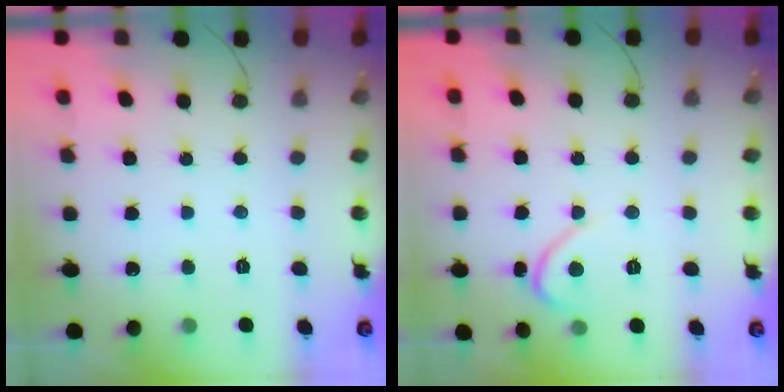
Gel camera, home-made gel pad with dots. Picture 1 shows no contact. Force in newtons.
{"total": 2.7, "press": 2.7, "slide": 0.2}